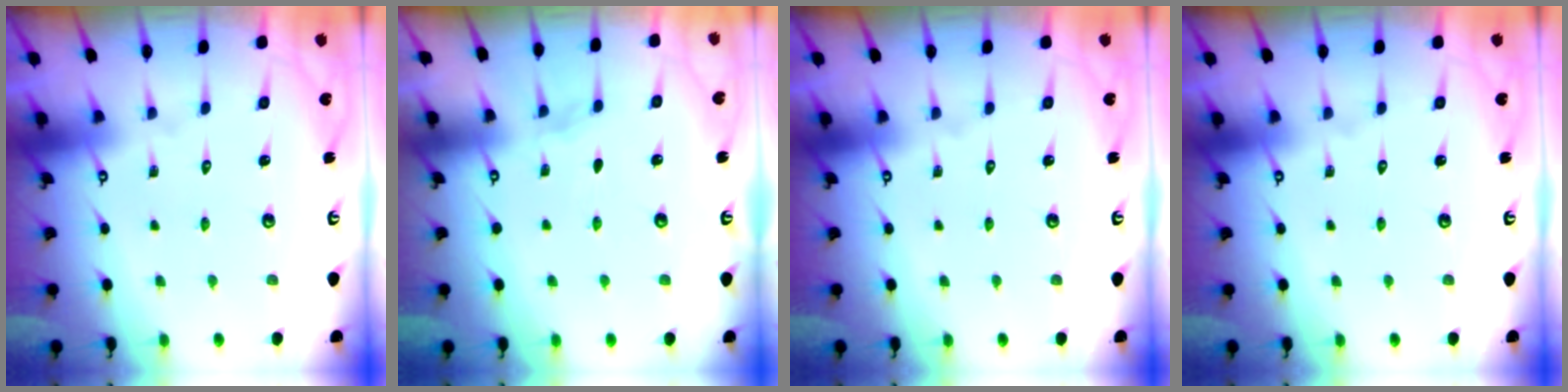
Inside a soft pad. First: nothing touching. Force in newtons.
{"total": 2.2, "press": 2.2, "slide": 0.3}
{"total": 0.0}
{"total": 0.0}